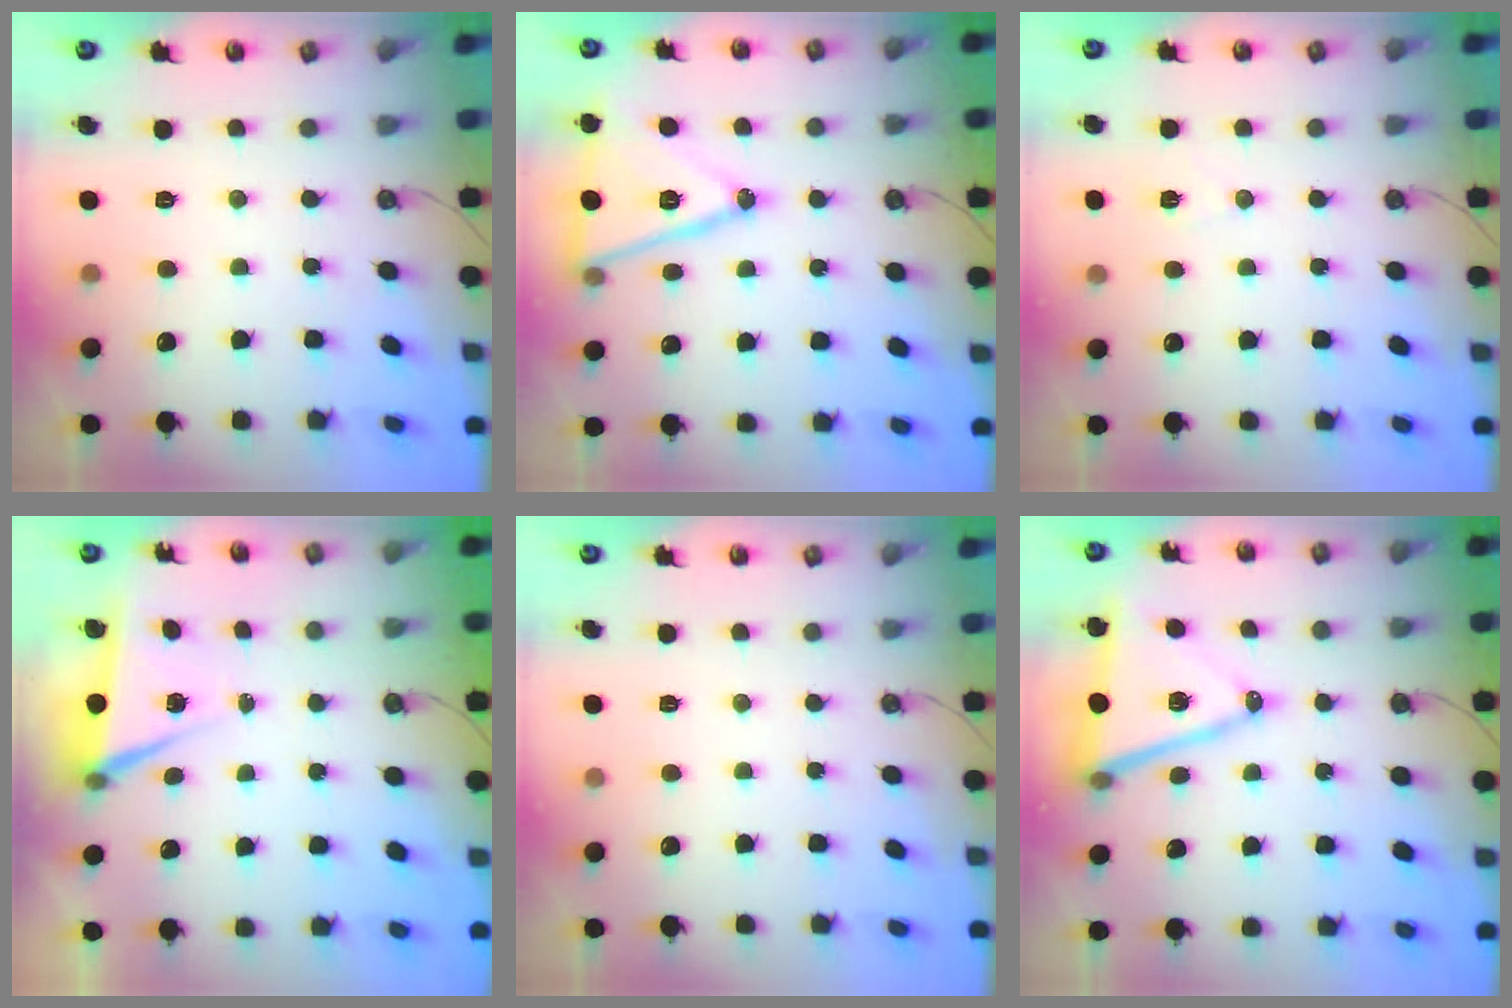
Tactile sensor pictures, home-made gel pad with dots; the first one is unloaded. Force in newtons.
{"total": 17.1, "press": 16.8, "slide": 3.4}
{"total": 5.1, "press": 4.7, "slide": 2.0}
{"total": 5.6, "press": 3.7, "slide": 4.3}
{"total": 0.0}
{"total": 14.7, "press": 14.2, "slide": 3.8}